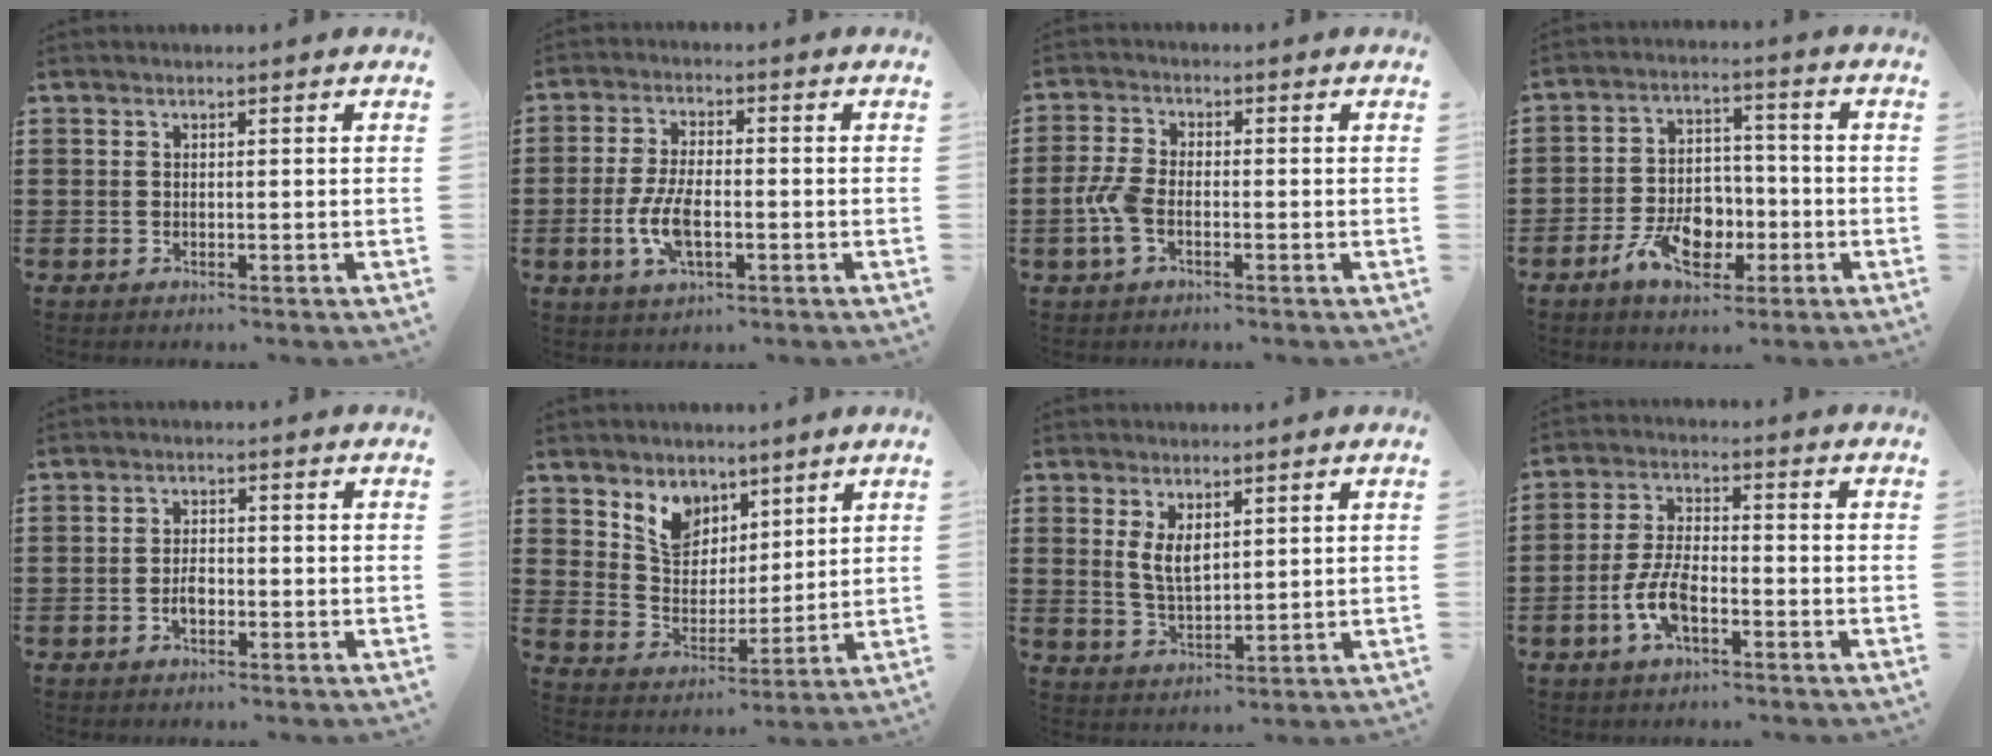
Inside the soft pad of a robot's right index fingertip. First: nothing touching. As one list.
[{"total": 6.5, "force": [-1.8, 2.9, 5.5], "torque": [-0.126, -0.002, -0.037]}, {"total": 4.5, "force": [-1.3, 2.2, 3.7], "torque": [-0.091, -0.002, -0.029]}, {"total": 8.4, "force": [-3.5, 5.3, 5.5], "torque": [-0.108, 0.008, -0.066]}, {"total": 2.3, "force": [-0.8, 1.2, 1.8], "torque": [-0.033, 0.003, -0.016]}, {"total": 7.1, "force": [4.9, 5.1, 1.0], "torque": [-0.059, -0.014, 0.094]}, {"total": 4.4, "force": [1.7, 2.3, 3.4], "torque": [-0.064, 0.002, 0.029]}, {"total": 6.7, "force": [-2.6, 2.9, 5.4], "torque": [-0.130, -0.001, -0.056]}]